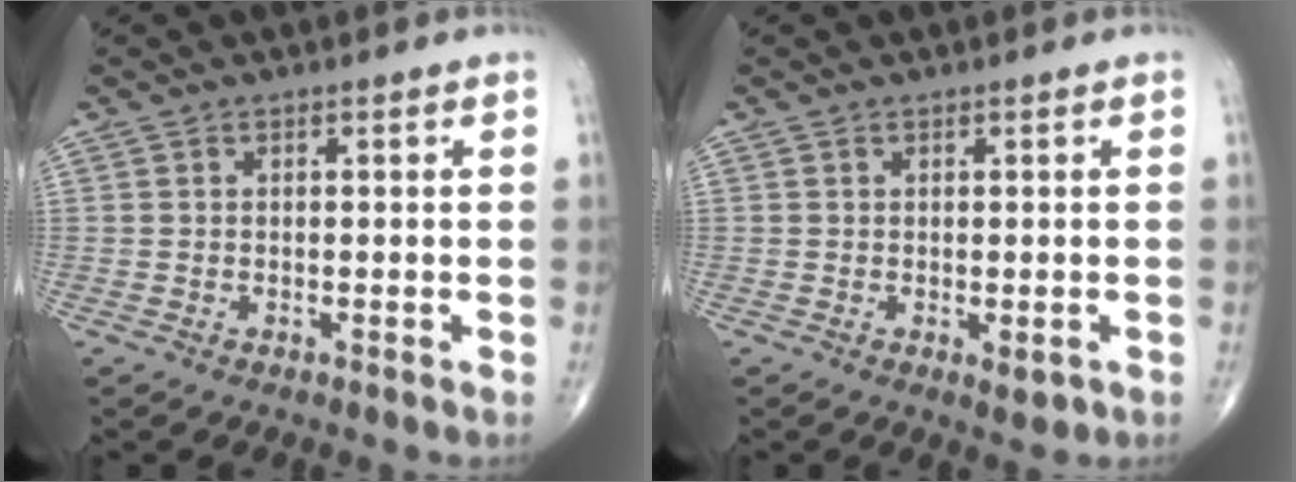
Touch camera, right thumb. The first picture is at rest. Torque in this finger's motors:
{"motor_torque": [-0.64, 0.07, -0.08, 0.12, -0.03]}